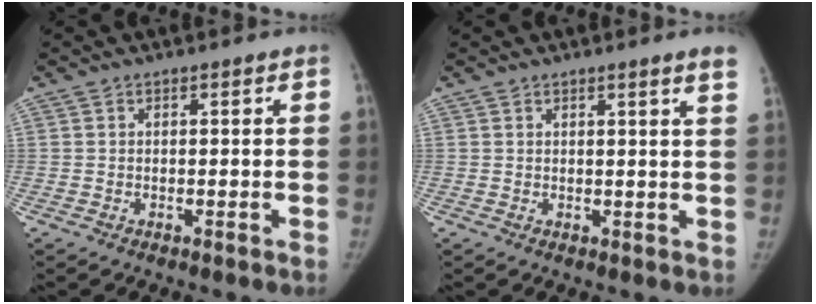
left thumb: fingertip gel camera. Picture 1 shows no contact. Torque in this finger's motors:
{"motor_torque": [0.06, -0.02, 0.03, 0.30, 0.00]}